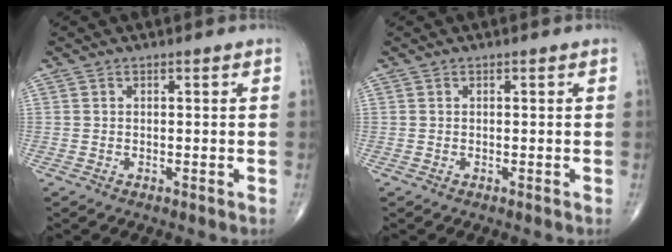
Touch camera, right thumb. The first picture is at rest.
{"total": 0.0}